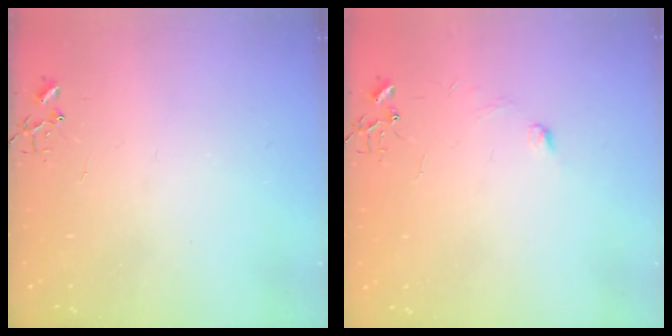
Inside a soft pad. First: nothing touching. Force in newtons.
{"total": 5.6, "press": 5.6, "slide": 0.7}